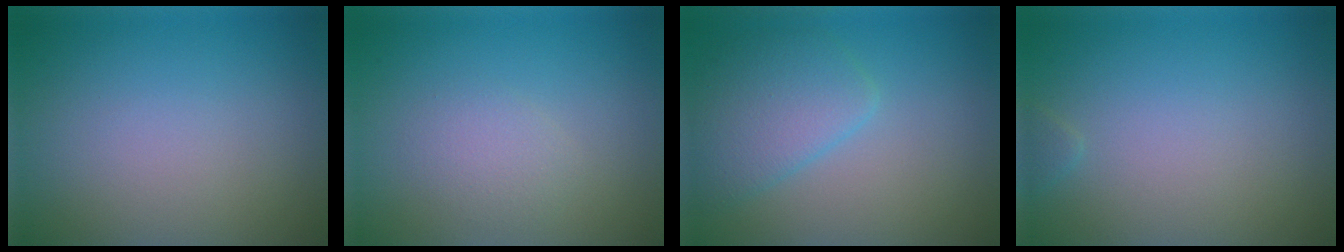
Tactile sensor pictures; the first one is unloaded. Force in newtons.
{"total": 1.6, "press": 1.6, "slide": 0.1}
{"total": 4.2, "press": 4.2, "slide": 0.2}
{"total": 0.5, "press": 0.5, "slide": 0.1}